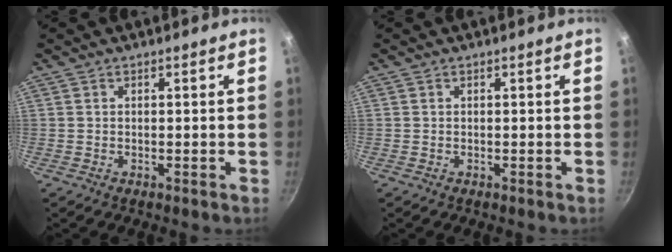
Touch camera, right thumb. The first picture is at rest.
{"total": 0.0}